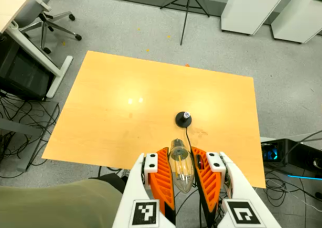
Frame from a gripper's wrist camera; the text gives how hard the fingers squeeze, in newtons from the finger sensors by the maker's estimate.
{"total": 19.4, "left": 20.6, "right": 18.1}